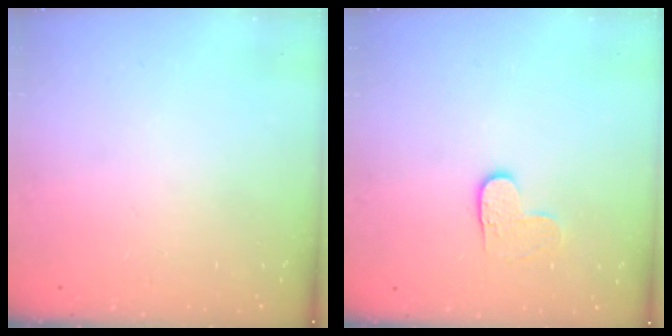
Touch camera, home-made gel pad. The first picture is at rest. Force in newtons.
{"total": 4.0, "press": 3.9, "slide": 0.4}